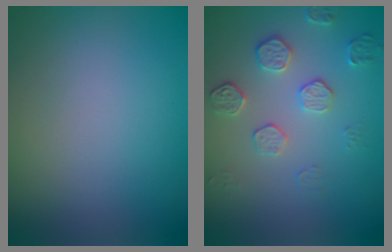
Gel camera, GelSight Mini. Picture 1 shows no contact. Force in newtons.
{"total": 2.2, "press": 1.8, "slide": 1.2}